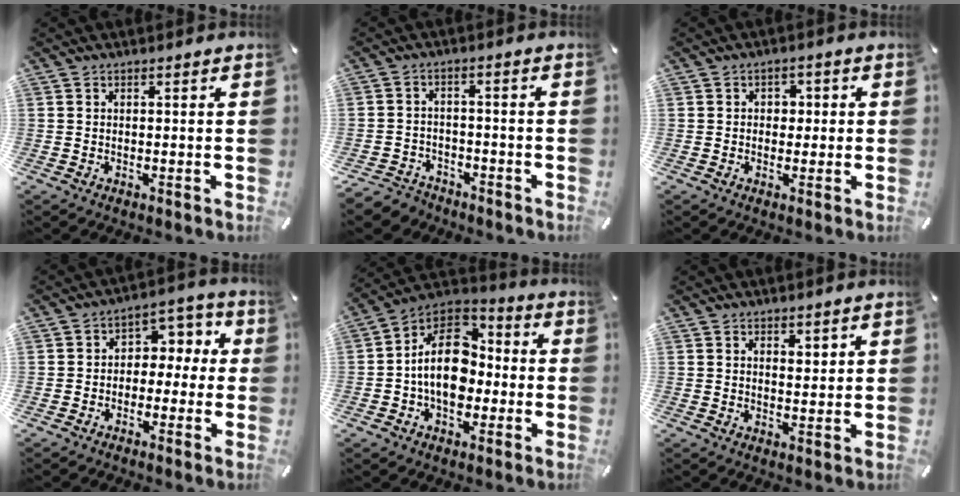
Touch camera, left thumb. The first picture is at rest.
{"total": 4.5, "force": [-3.5, 2.7, 0.8], "torque": [-0.024, 0.017, -0.072]}
{"total": 2.5, "force": [-0.6, 2.2, 1.1], "torque": [-0.015, 0.006, -0.018]}
{"total": 6.2, "force": [-1.0, 5.5, 2.6], "torque": [-0.030, 0.015, -0.025]}
{"total": 15.5, "force": [-1.5, 11.5, 10.3], "torque": [-0.197, 0.013, -0.031]}
{"total": 2.1, "force": [1.6, 1.2, 0.6], "torque": [0.005, -0.007, 0.026]}